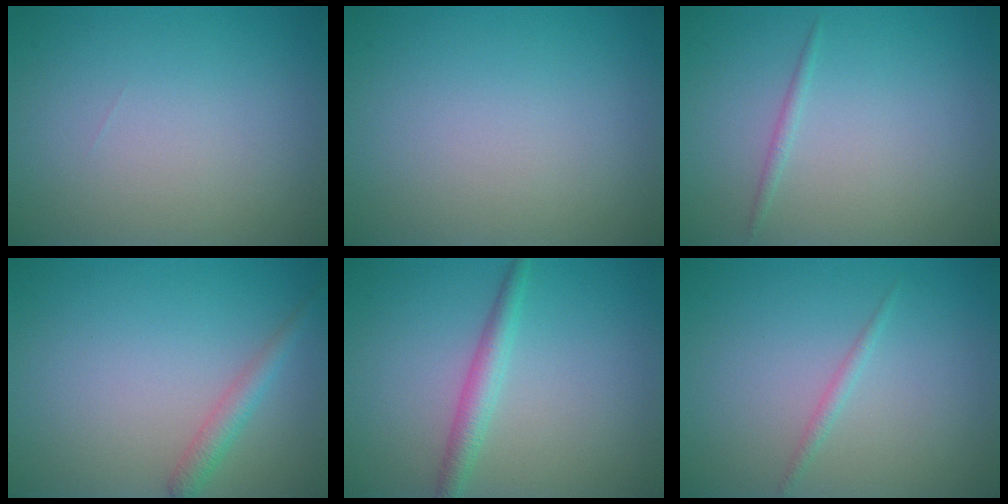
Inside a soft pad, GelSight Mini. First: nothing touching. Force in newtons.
{"total": 0.0}
{"total": 0.7, "press": 0.7, "slide": 0.0}
{"total": 1.9, "press": 1.9, "slide": 0.1}
{"total": 2.3, "press": 2.3, "slide": 0.0}
{"total": 0.9, "press": 0.9, "slide": 0.1}